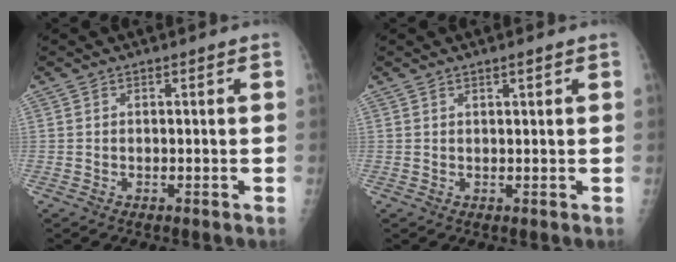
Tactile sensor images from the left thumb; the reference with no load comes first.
{"total": 1.1, "force": [0.7, 0.1, 0.8], "torque": [-0.010, -0.003, 0.012]}